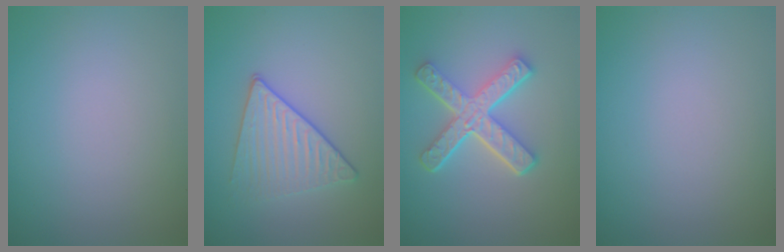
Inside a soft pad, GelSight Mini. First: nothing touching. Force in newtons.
{"total": 3.3, "press": 3.1, "slide": 1.1}
{"total": 5.1, "press": 3.9, "slide": 3.3}
{"total": 0.0}